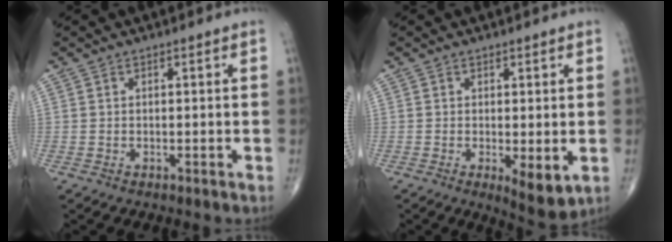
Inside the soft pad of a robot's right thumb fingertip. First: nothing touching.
{"total": 5.5, "force": [-1.0, 2.0, 5.0], "torque": [-0.075, -0.019, -0.011]}